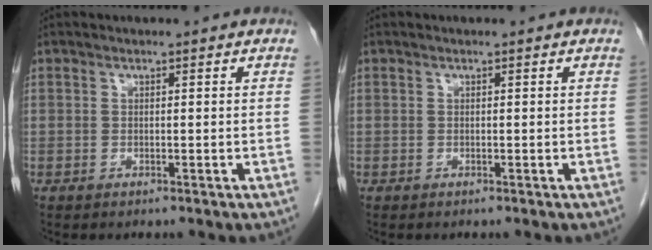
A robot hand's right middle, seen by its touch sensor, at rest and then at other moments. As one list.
[{"total": 0.0}]